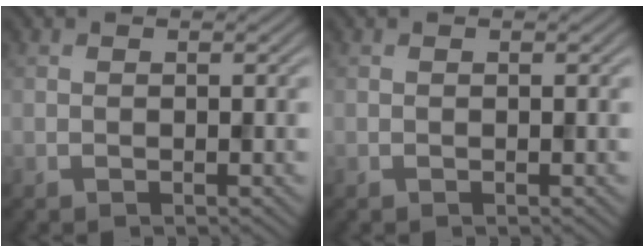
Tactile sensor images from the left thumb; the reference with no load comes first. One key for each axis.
{"total": 0.0}